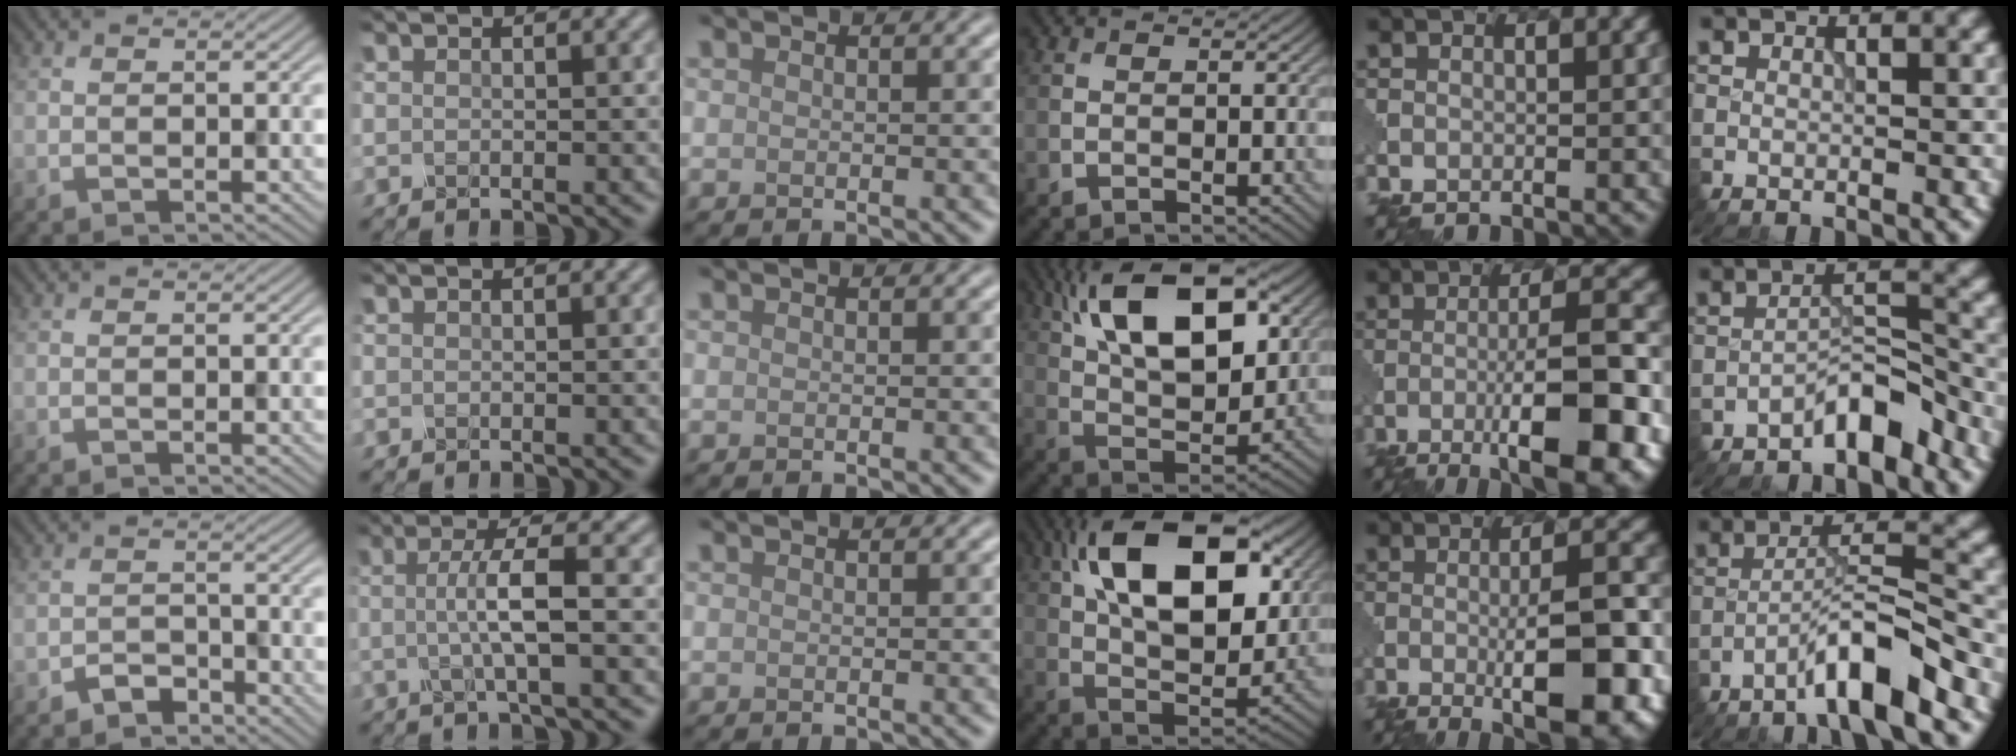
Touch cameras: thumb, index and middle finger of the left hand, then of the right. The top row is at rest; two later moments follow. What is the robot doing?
{"motion": "disassemble", "object": "glue stick"}